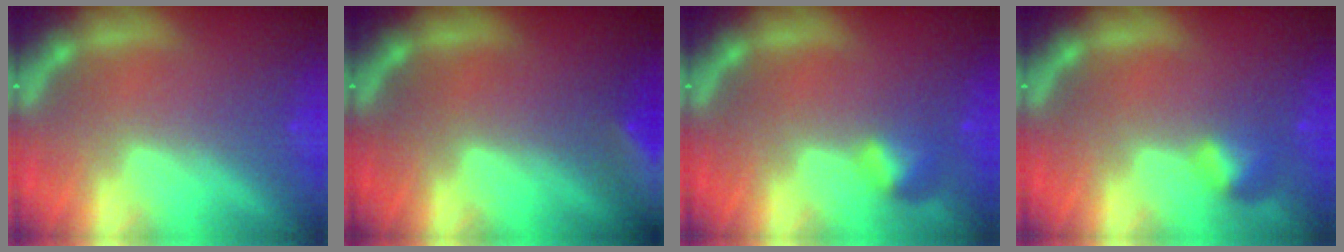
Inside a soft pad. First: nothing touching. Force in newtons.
{"total": 9.4}
{"total": 1.9}
{"total": 1.9}